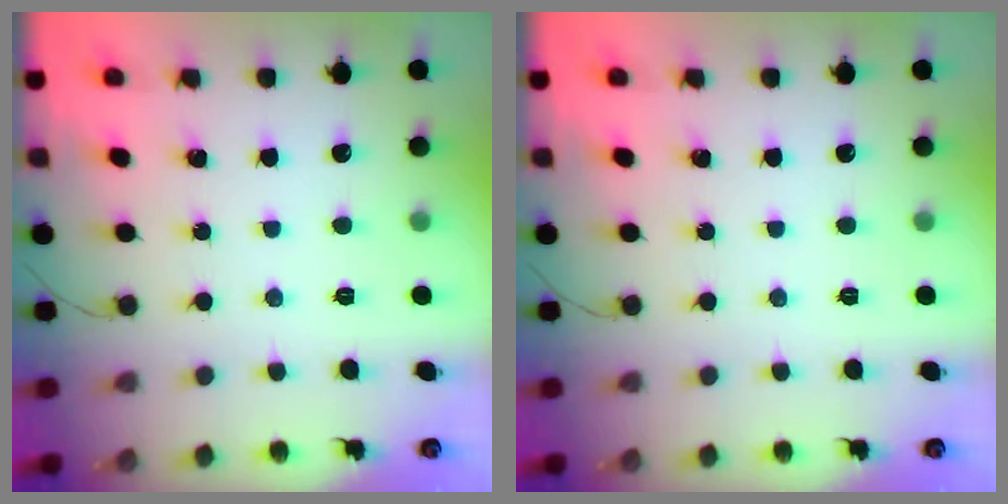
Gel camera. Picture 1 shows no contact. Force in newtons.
{"total": 0.0}